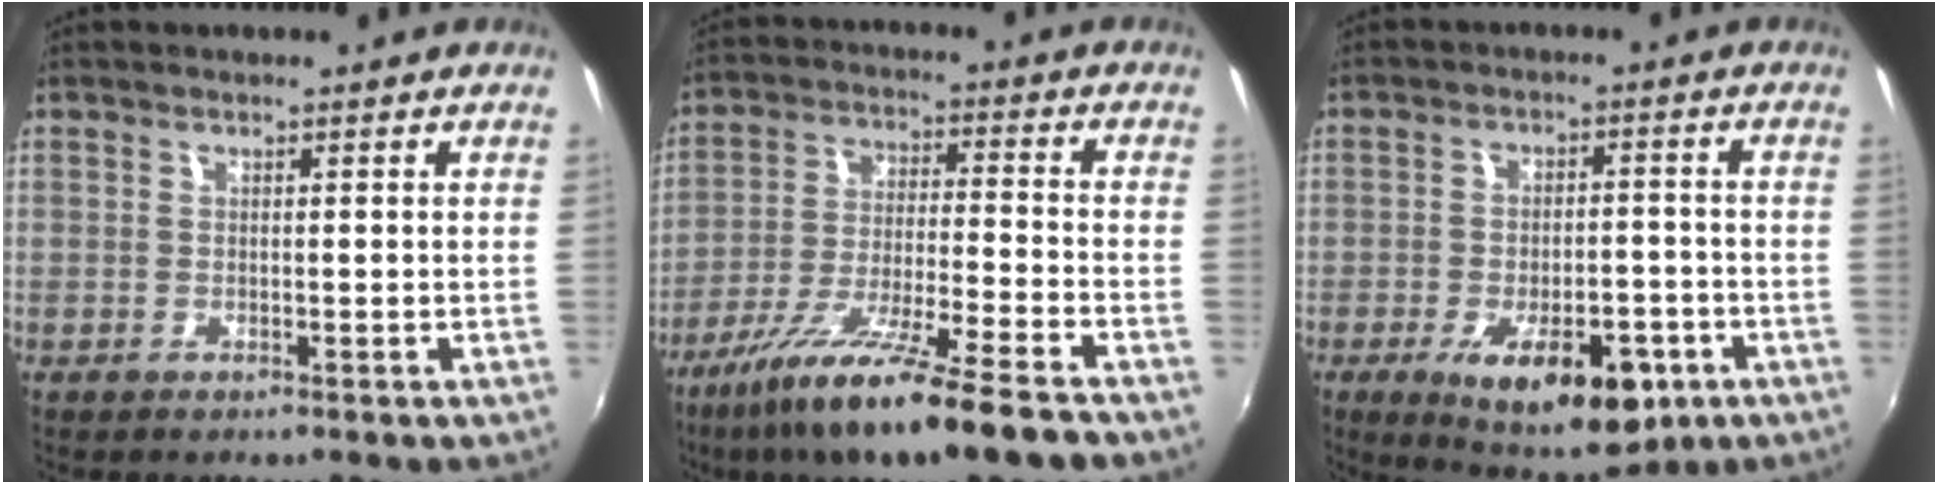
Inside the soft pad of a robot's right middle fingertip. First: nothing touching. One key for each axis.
{"total": 17.5, "fx": -12.8, "fy": 1.3, "fz": 11.9, "tx": -0.228, "ty": -0.047, "tz": -0.219}
{"total": 15.2, "fx": -7.4, "fy": 7.2, "fz": 11.1, "tx": -0.187, "ty": -0.014, "tz": -0.092}